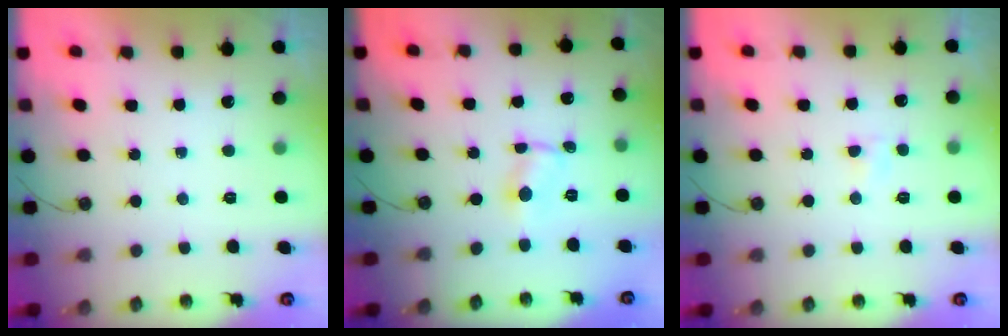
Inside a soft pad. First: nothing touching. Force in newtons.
{"total": 0.9, "press": 0.8, "slide": 0.2}
{"total": 2.5, "press": 2.5, "slide": 0.4}